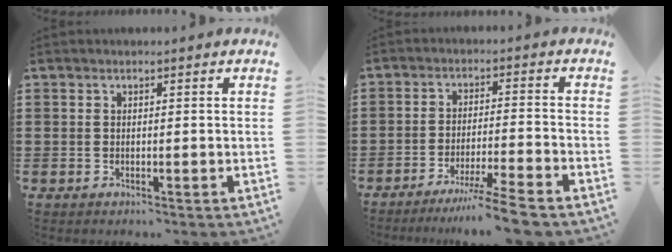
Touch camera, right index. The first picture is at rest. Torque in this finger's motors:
{"motor_torque": [0.03, 0.15, -0.35, -0.06]}